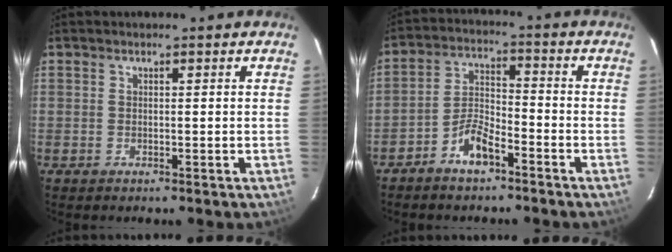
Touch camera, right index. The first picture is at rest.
{"total": 6.2, "force": [-4.5, 2.1, 3.7], "torque": [-0.085, 0.014, -0.088]}